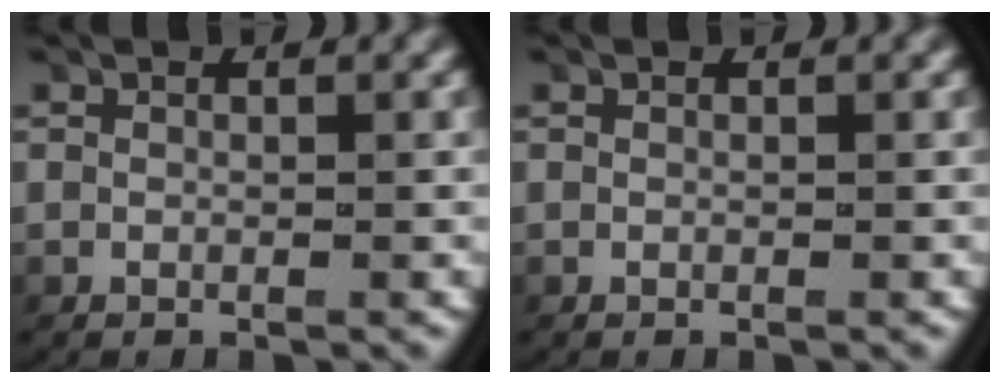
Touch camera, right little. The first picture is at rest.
{"total": 0.0}